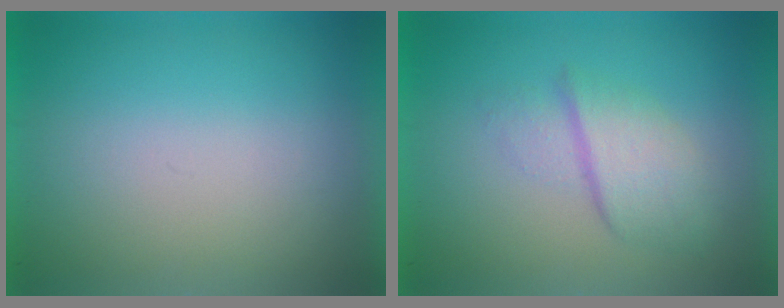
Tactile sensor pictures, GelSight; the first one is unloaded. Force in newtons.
{"total": 2.7}